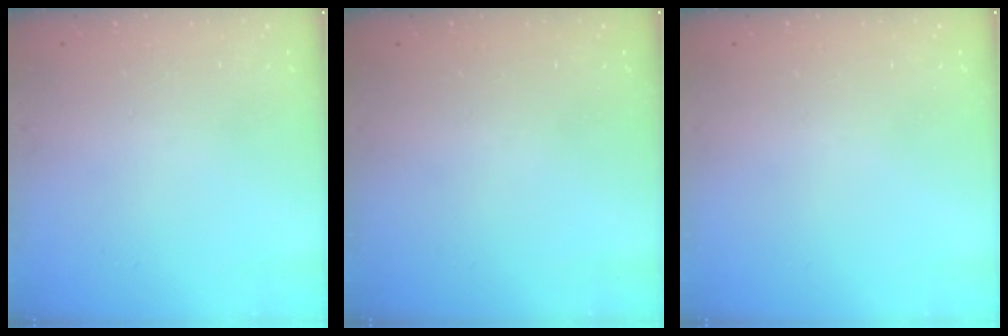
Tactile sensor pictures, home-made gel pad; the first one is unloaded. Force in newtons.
{"total": 0.0}
{"total": 0.0}